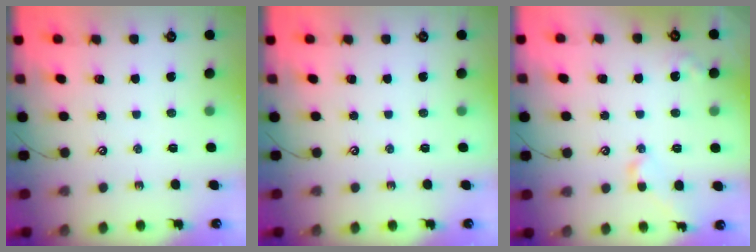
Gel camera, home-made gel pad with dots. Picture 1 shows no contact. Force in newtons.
{"total": 0.0}
{"total": 3.0, "press": 2.9, "slide": 0.8}